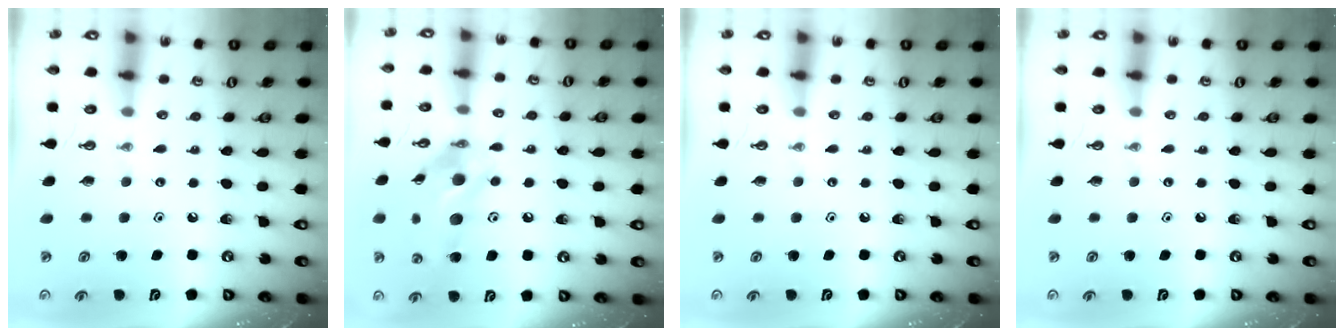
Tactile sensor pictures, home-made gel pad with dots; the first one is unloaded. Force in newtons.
{"total": 16.5, "press": 16.2, "slide": 3.4}
{"total": 0.0}
{"total": 0.0}